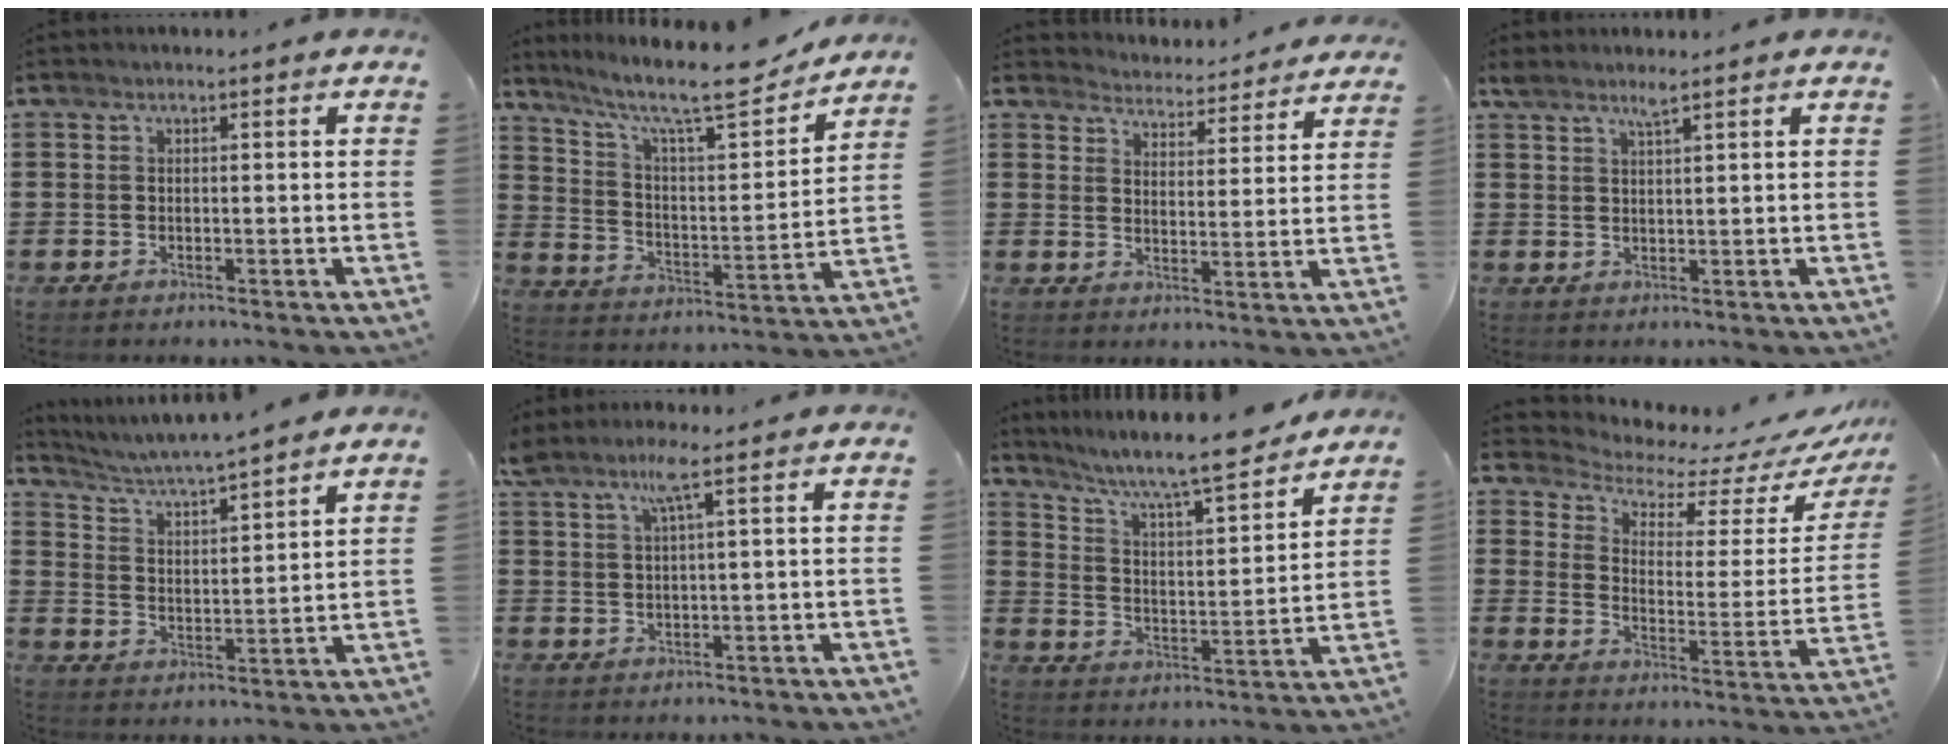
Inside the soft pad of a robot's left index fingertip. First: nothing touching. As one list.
[{"total": 10.8, "force": [8.7, 1.6, 6.1], "torque": [-0.134, -0.056, 0.141]}, {"total": 4.3, "force": [4.3, 0.0, -0.5], "torque": [-0.006, -0.038, 0.071]}, {"total": 2.0, "force": [1.7, 0.0, 1.1], "torque": [-0.025, -0.001, 0.031]}, {"total": 4.4, "force": [4.2, -0.6, 1.2], "torque": [-0.045, -0.035, 0.067]}, {"total": 3.9, "force": [2.3, -0.1, 3.1], "torque": [-0.068, 0.000, 0.038]}, {"total": 8.0, "force": [7.1, 0.3, 3.7], "torque": [-0.098, -0.045, 0.116]}, {"total": 4.8, "force": [4.3, 1.6, 1.5], "torque": [-0.042, -0.041, 0.065]}]